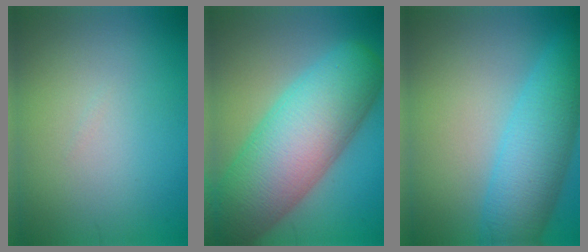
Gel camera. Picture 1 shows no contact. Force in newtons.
{"total": 12.5, "press": 12.5, "slide": 0.6}
{"total": 7.2, "press": 7.2, "slide": 0.3}